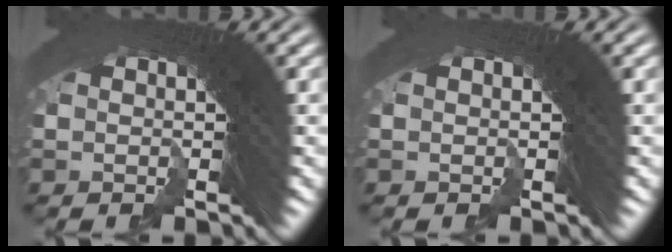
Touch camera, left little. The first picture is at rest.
{"total": 0.0}